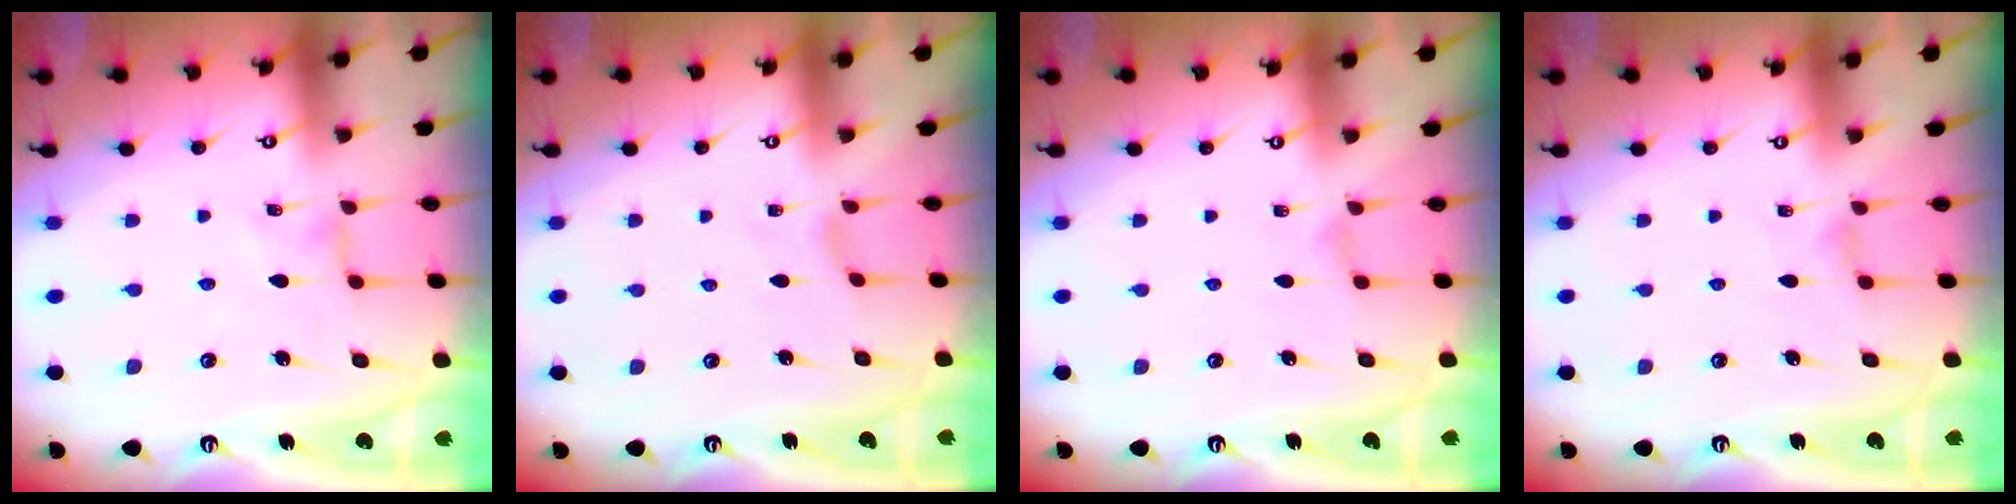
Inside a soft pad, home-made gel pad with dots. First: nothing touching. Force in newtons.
{"total": 0.0}
{"total": 0.8, "press": 0.8, "slide": 0.2}
{"total": 0.6, "press": 0.5, "slide": 0.2}